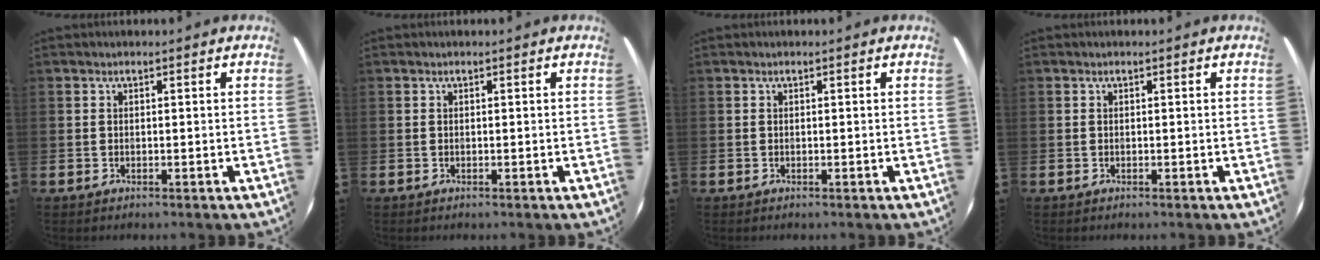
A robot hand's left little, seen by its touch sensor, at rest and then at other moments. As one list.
[{"total": 0.0}, {"total": 0.0}, {"total": 0.0}]